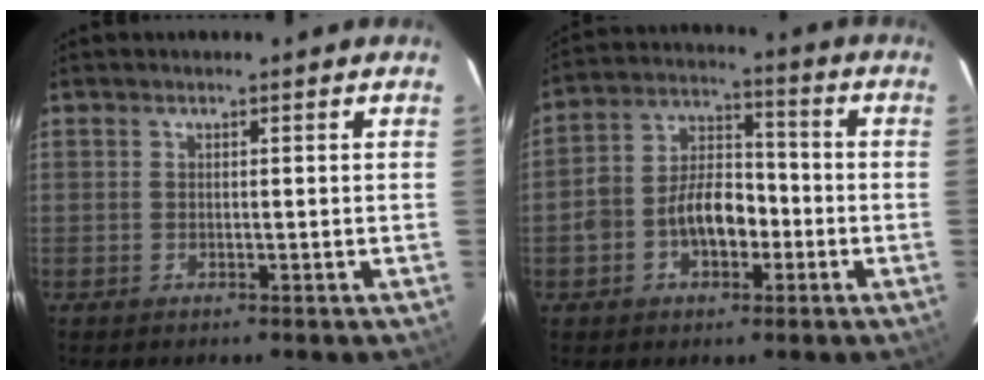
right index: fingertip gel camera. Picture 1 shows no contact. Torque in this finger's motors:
{"motor_torque": [0.37, 0.04, 0.29, 0.10]}